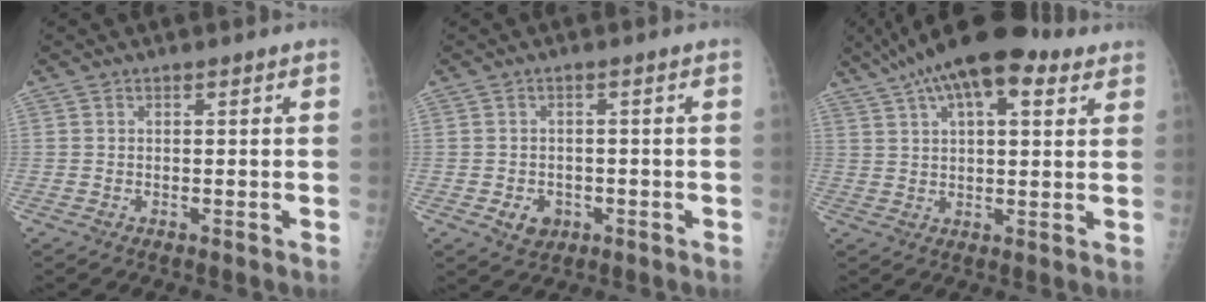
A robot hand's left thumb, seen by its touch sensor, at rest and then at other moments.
{"total": 3.5, "force": [-1.2, 2.9, 1.6], "torque": [-0.011, 0.004, -0.009]}
{"total": 17.3, "force": [10.2, 6.9, 12.2], "torque": [-0.199, 0.016, 0.165]}